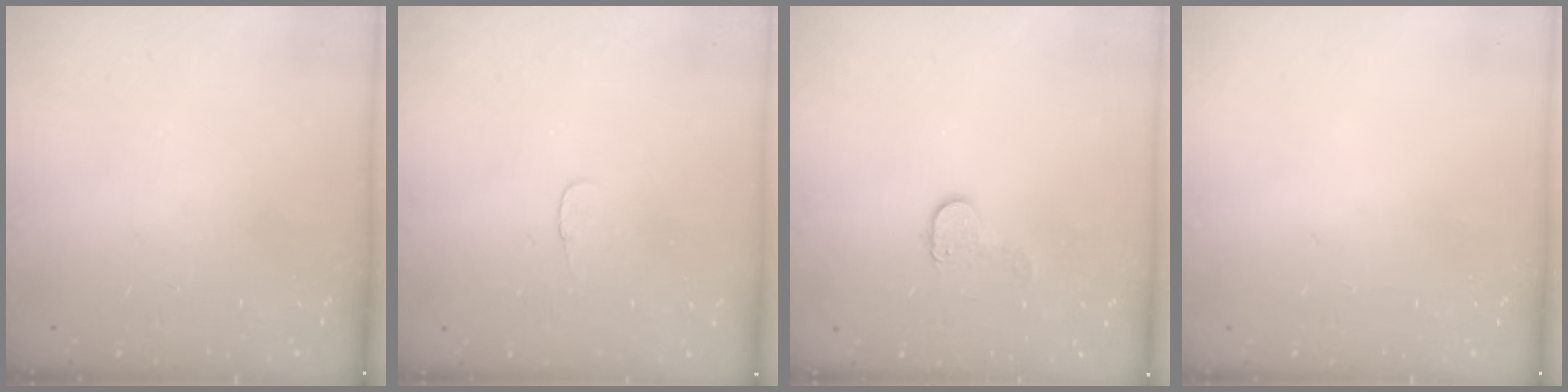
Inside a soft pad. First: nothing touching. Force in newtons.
{"total": 3.1, "press": 3.1, "slide": 0.3}
{"total": 7.4, "press": 7.4, "slide": 0.4}
{"total": 0.6, "press": 0.6, "slide": 0.2}